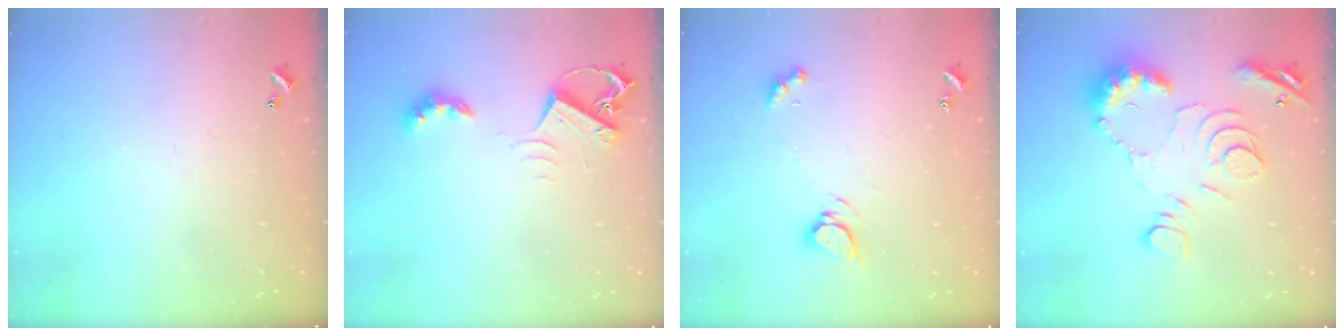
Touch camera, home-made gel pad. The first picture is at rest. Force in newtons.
{"total": 7.5, "press": 7.5, "slide": 0.8}
{"total": 5.5, "press": 5.5, "slide": 0.7}
{"total": 11.6, "press": 11.5, "slide": 1.2}